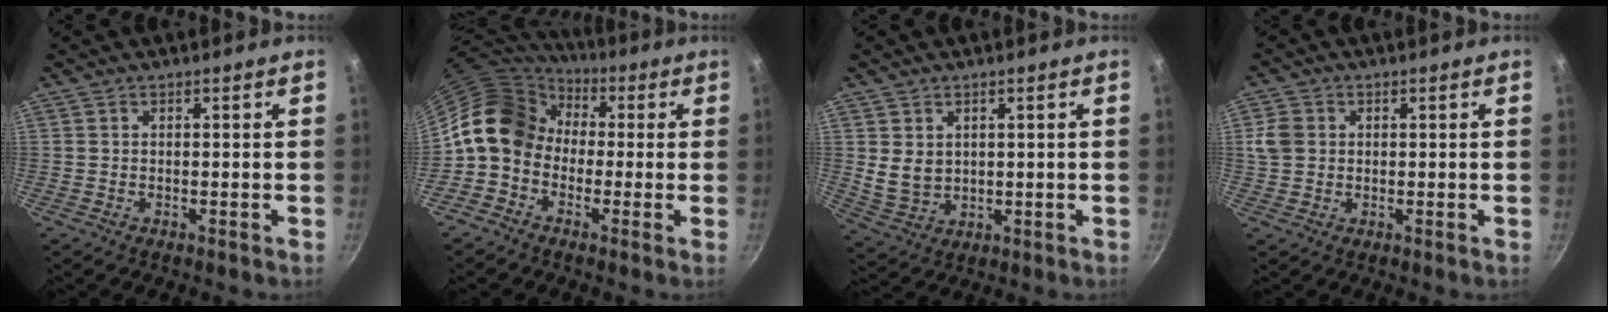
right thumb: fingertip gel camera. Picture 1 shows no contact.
{"total": 13.4, "force": [0.2, 10.9, 7.8], "torque": [-0.104, 0.039, -0.021]}
{"total": 5.6, "force": [1.3, 4.5, 3.0], "torque": [-0.043, -0.011, 0.041]}
{"total": 4.5, "force": [0.7, 3.8, 2.2], "torque": [-0.031, 0.002, 0.012]}